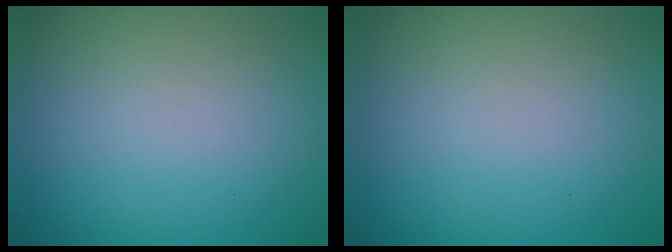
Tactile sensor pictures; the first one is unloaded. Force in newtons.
{"total": 0.0}